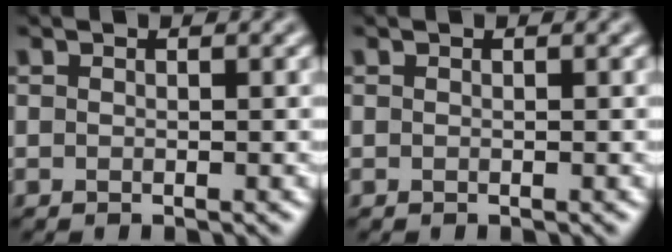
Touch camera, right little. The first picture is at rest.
{"total": 0.0}